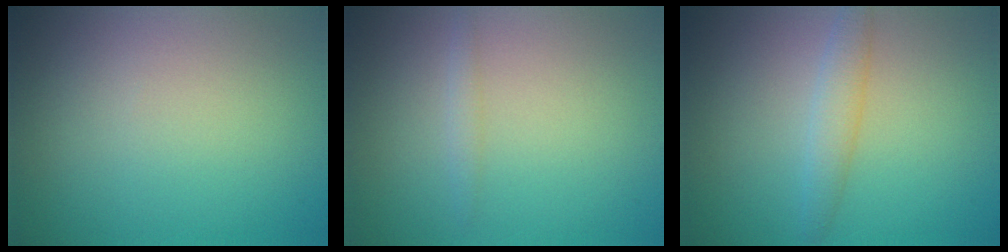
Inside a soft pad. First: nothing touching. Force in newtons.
{"total": 0.8, "press": 0.8, "slide": 0.0}
{"total": 1.9, "press": 1.9, "slide": 0.1}